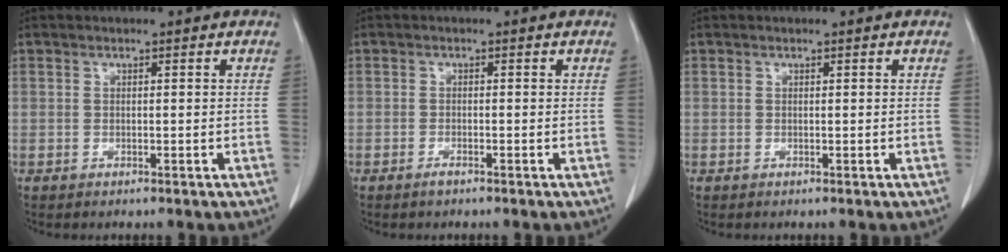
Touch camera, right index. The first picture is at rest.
{"total": 0.9, "force": [-0.8, 0.0, 0.5], "torque": [-0.010, 0.000, -0.012]}
{"total": 0.0}